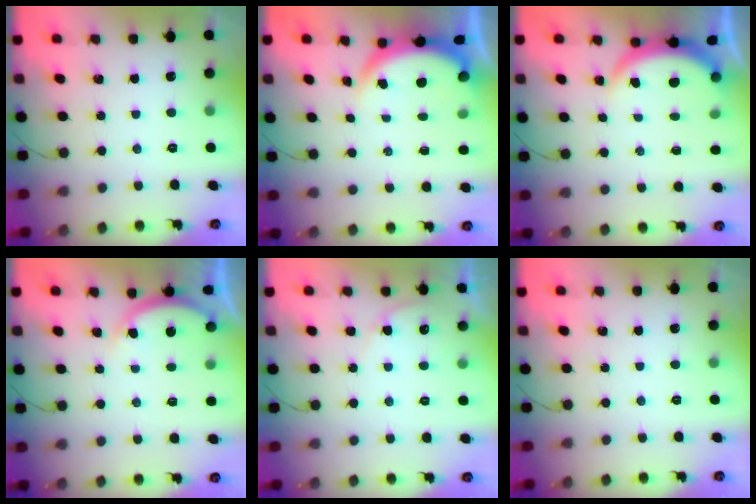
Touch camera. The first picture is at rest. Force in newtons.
{"total": 3.8, "press": 3.8, "slide": 0.2}
{"total": 3.8, "press": 3.8, "slide": 0.2}
{"total": 4.4, "press": 4.3, "slide": 0.7}
{"total": 3.9, "press": 3.9, "slide": 0.5}
{"total": 0.0}